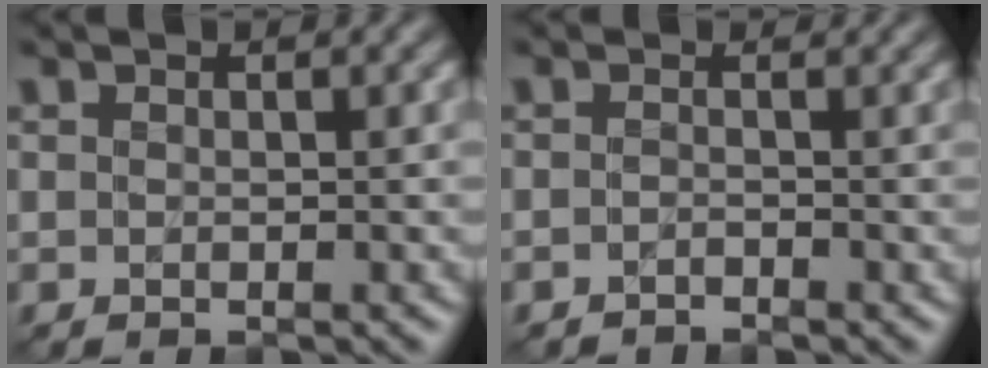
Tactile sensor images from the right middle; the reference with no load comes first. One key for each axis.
{"total": 1.0, "fx": -1.0, "fy": 0.0, "fz": -0.1, "tx": -0.001, "ty": -0.003, "tz": -0.020}